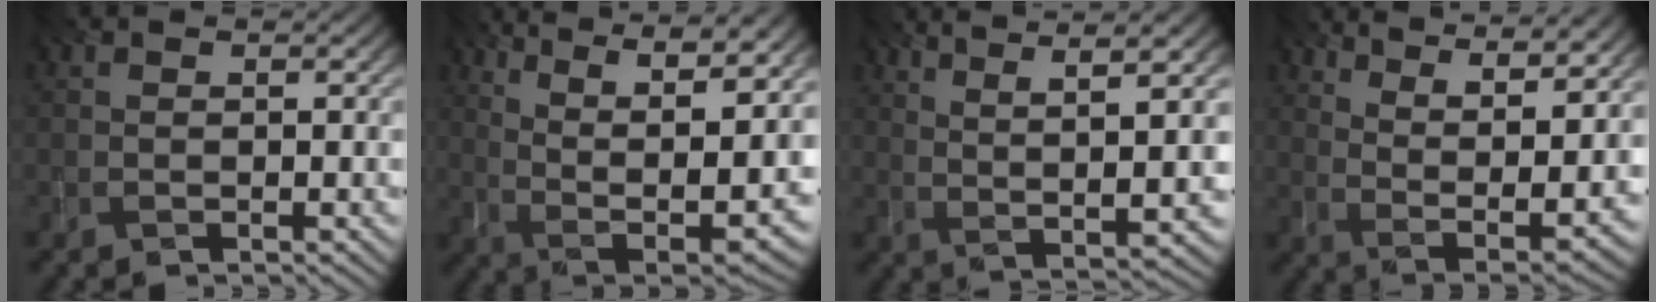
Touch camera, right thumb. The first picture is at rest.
{"total": 15.6, "force": [7.1, 6.0, 12.5], "torque": [-0.220, 0.025, 0.123]}
{"total": 8.9, "force": [4.7, 1.1, 7.5], "torque": [-0.137, 0.010, 0.078]}
{"total": 14.0, "force": [9.0, 4.4, 9.7], "torque": [-0.175, 0.005, 0.135]}